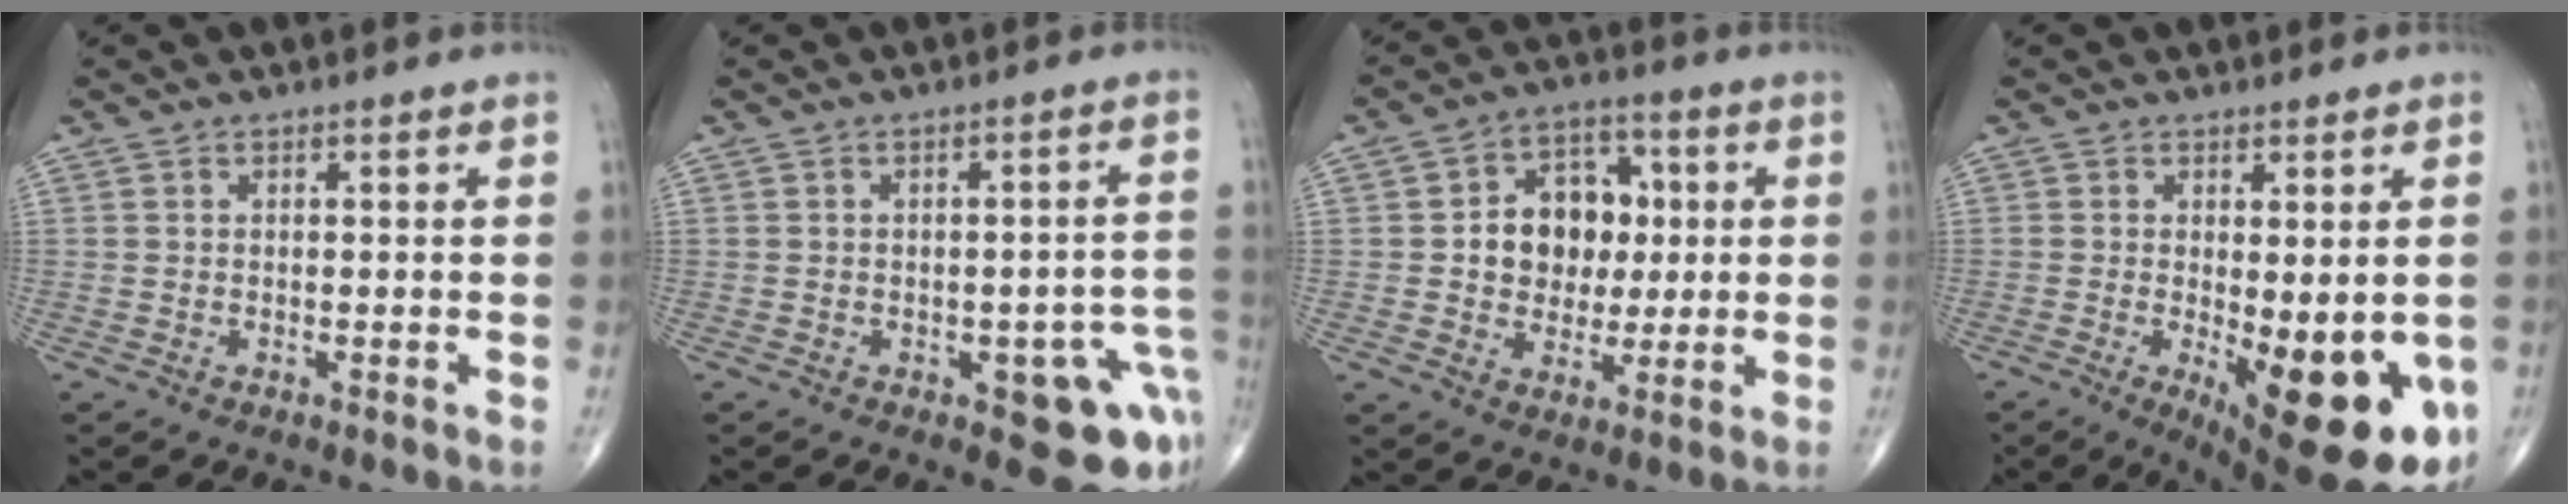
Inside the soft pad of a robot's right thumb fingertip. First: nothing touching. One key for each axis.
{"total": 10.2, "fx": -4.1, "fy": 4.3, "fz": 8.4, "tx": -0.060, "ty": 0.020, "tz": -0.043}
{"total": 12.0, "fx": 1.0, "fy": 9.5, "fz": 7.3, "tx": -0.057, "ty": 0.016, "tz": 0.015}
{"total": 16.5, "fx": -4.6, "fy": 6.1, "fz": 14.6, "tx": -0.156, "ty": -0.023, "tz": -0.044}